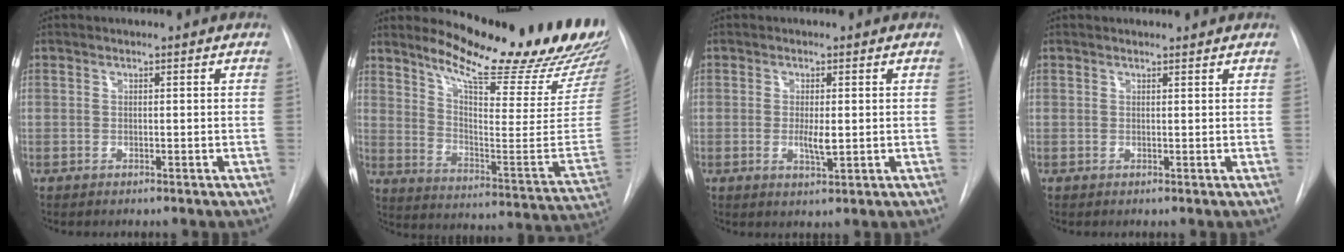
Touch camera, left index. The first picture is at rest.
{"total": 24.5, "force": [20.9, 2.4, 12.6], "torque": [-0.190, -0.113, 0.270]}
{"total": 2.8, "force": [-0.9, 0.5, 2.6], "torque": [-0.048, -0.012, -0.012]}
{"total": 1.1, "force": [1.0, 0.2, 0.1], "torque": [-0.008, 0.002, 0.011]}